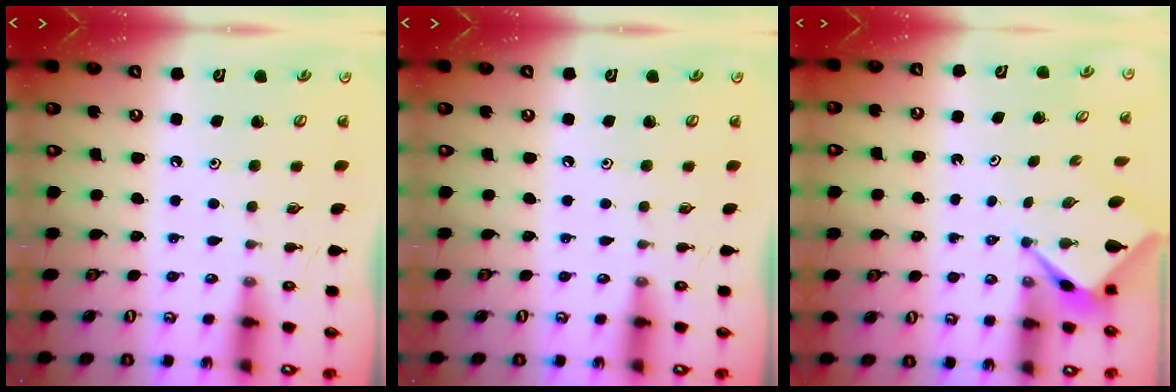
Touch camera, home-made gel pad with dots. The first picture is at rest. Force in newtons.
{"total": 0.0}
{"total": 2.5, "press": 2.5, "slide": 0.2}